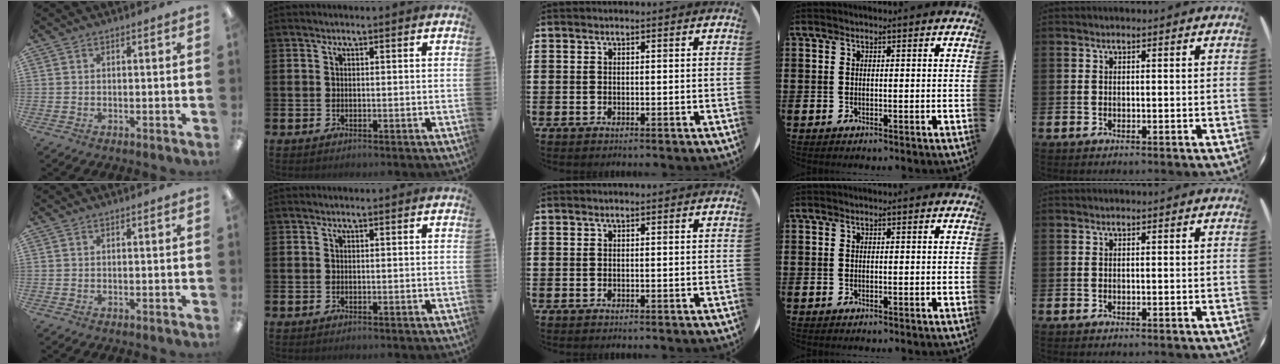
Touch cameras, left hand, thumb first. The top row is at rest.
{}